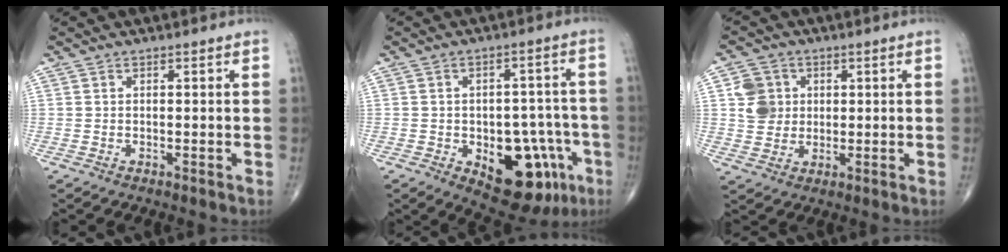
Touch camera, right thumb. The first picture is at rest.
{"total": 16.3, "force": [-6.1, 9.0, 12.2], "torque": [-0.118, 0.034, -0.067]}
{"total": 6.3, "force": [1.3, 5.8, 2.2], "torque": [-0.016, -0.002, 0.023]}